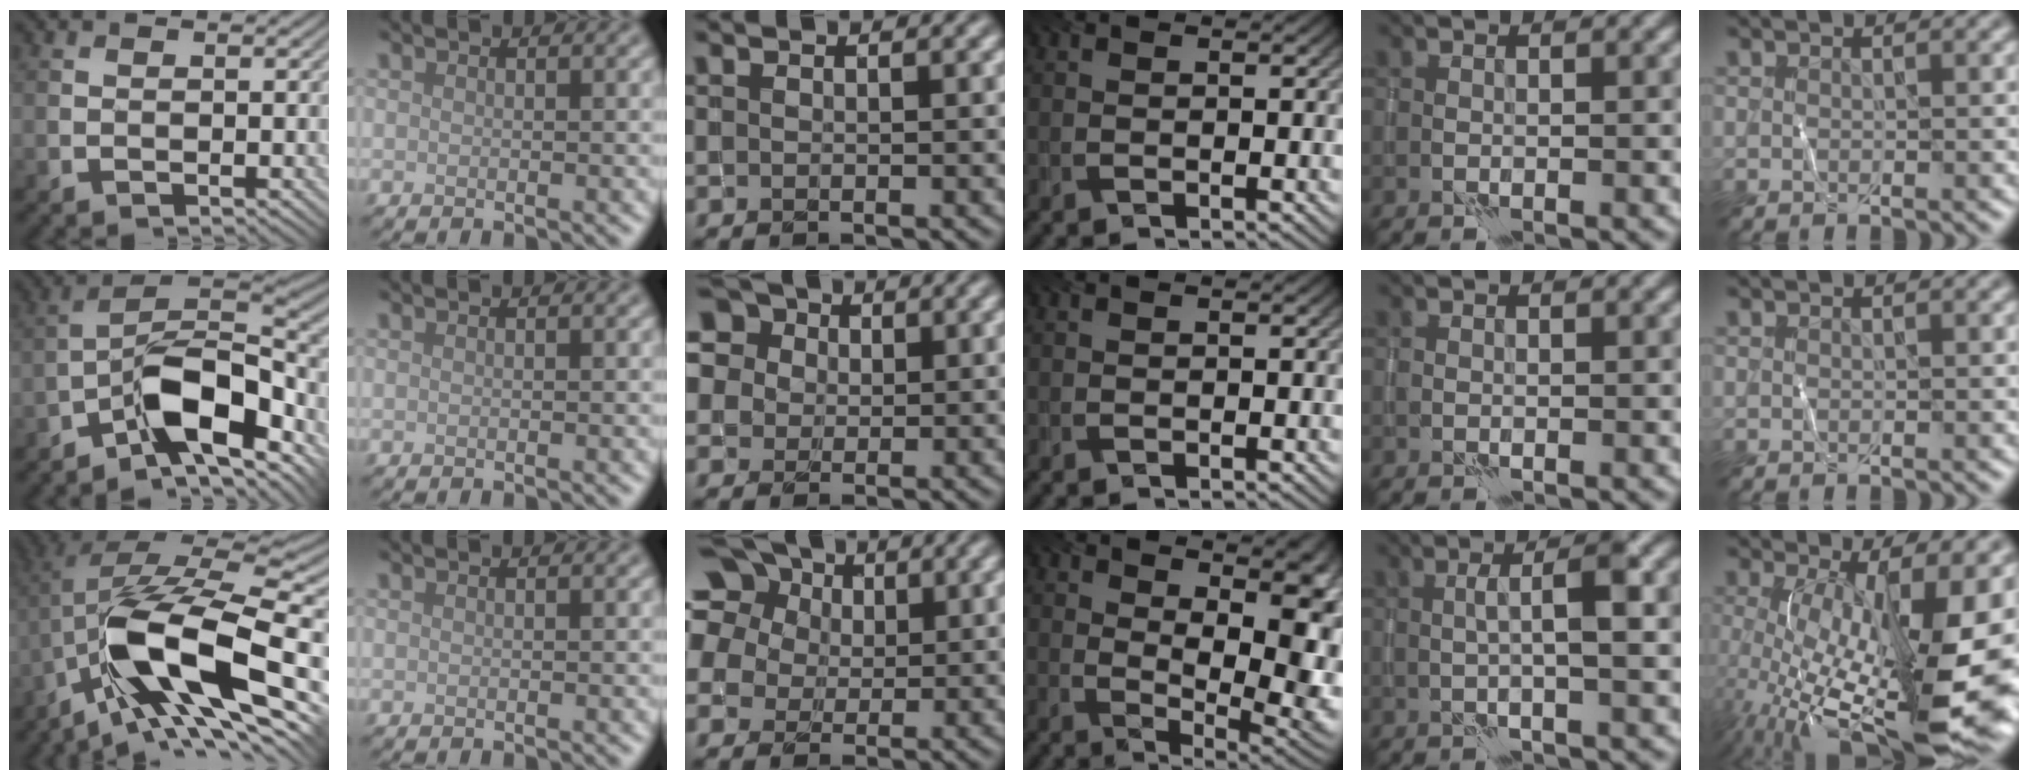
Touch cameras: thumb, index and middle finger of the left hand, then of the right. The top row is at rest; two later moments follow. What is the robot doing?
{"motion": "wrap", "object": "thread"}